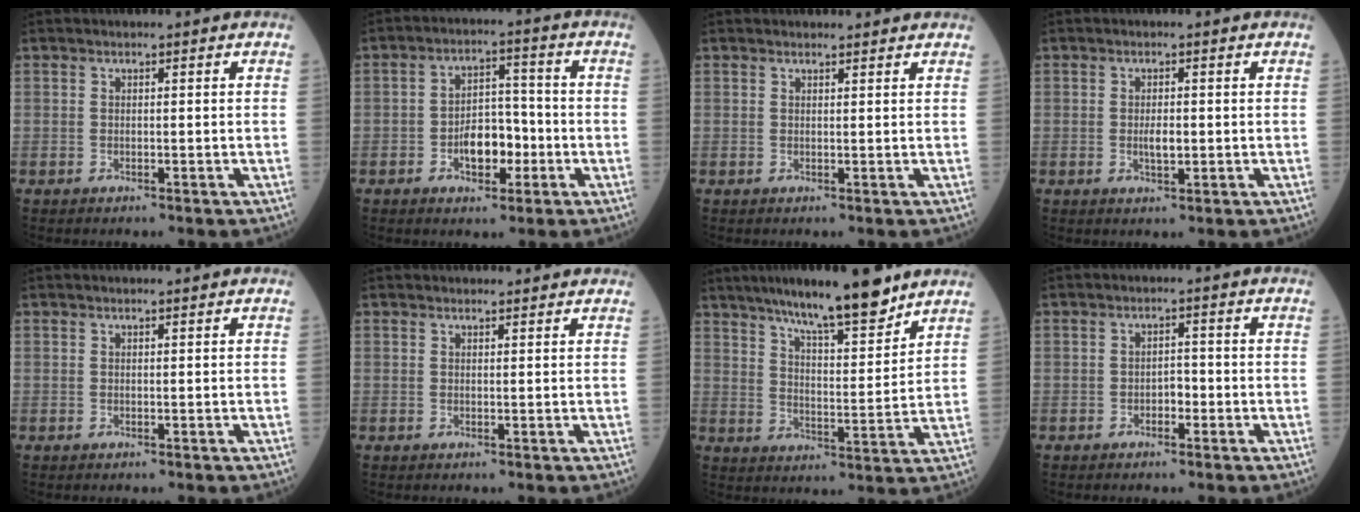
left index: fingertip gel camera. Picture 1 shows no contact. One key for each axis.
{"total": 6.6, "fx": -2.4, "fy": 3.7, "fz": 4.8, "tx": -0.085, "ty": 0.010, "tz": -0.039}
{"total": 2.9, "fx": 2.8, "fy": 0.6, "fz": 0.4, "tx": -0.009, "ty": 0.008, "tz": 0.032}
{"total": 2.1, "fx": -0.2, "fy": 0.8, "fz": 1.9, "tx": -0.040, "ty": -0.005, "tz": -0.001}
{"total": 0.8, "fx": 0.7, "fy": 0.1, "fz": 0.4, "tx": -0.010, "ty": 0.002, "tz": 0.012}
{"total": 3.2, "fx": 3.1, "fy": 0.8, "fz": 0.4, "tx": -0.009, "ty": 0.009, "tz": 0.034}
{"total": 13.9, "fx": 11.2, "fy": 1.9, "fz": 8.1, "tx": -0.126, "ty": -0.002, "tz": 0.180}
{"total": 1.8, "fx": -0.9, "fy": 1.1, "fz": 1.1, "tx": -0.014, "ty": 0.002, "tz": -0.016}